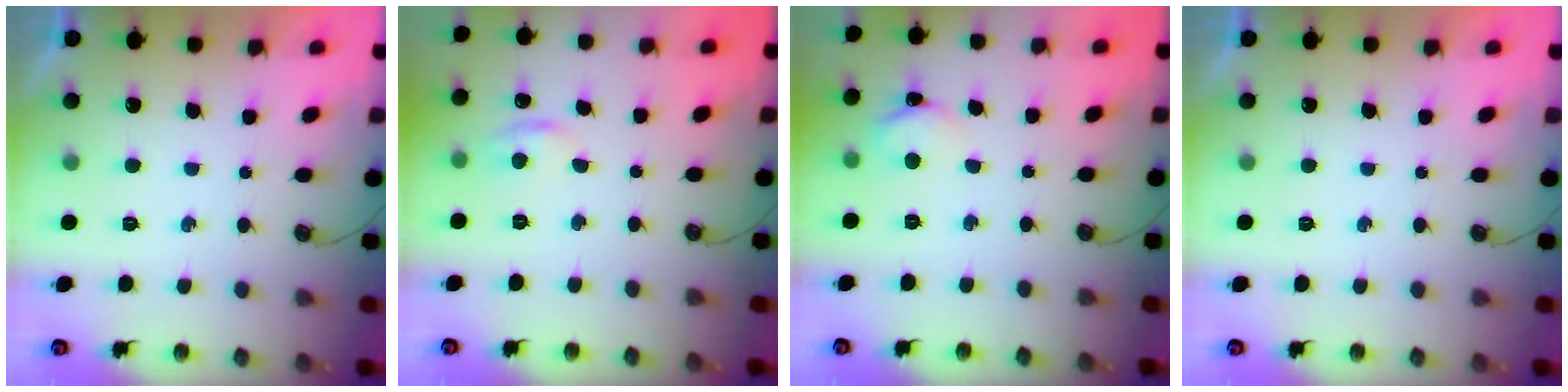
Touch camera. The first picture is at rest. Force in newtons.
{"total": 5.5, "press": 5.4, "slide": 0.7}
{"total": 4.0, "press": 4.0, "slide": 0.4}
{"total": 0.0}